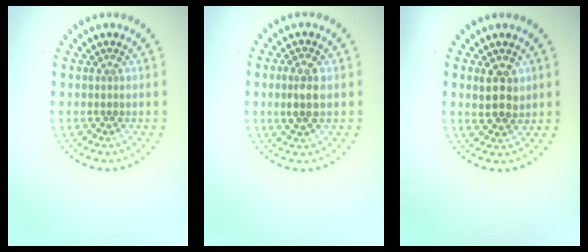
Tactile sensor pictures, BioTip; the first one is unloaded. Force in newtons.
{"total": 2.6, "press": 2.5, "slide": 0.4}
{"total": 2.8, "press": 2.7, "slide": 0.7}